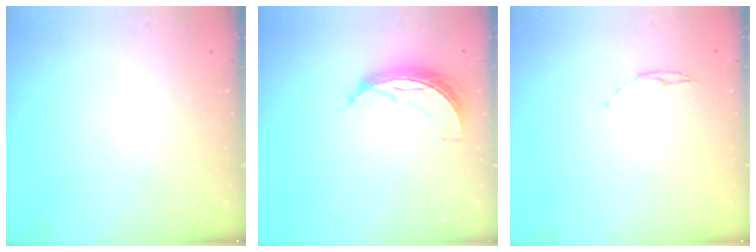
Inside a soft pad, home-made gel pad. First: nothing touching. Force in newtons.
{"total": 7.9, "press": 7.9, "slide": 0.4}
{"total": 4.5, "press": 4.4, "slide": 0.4}